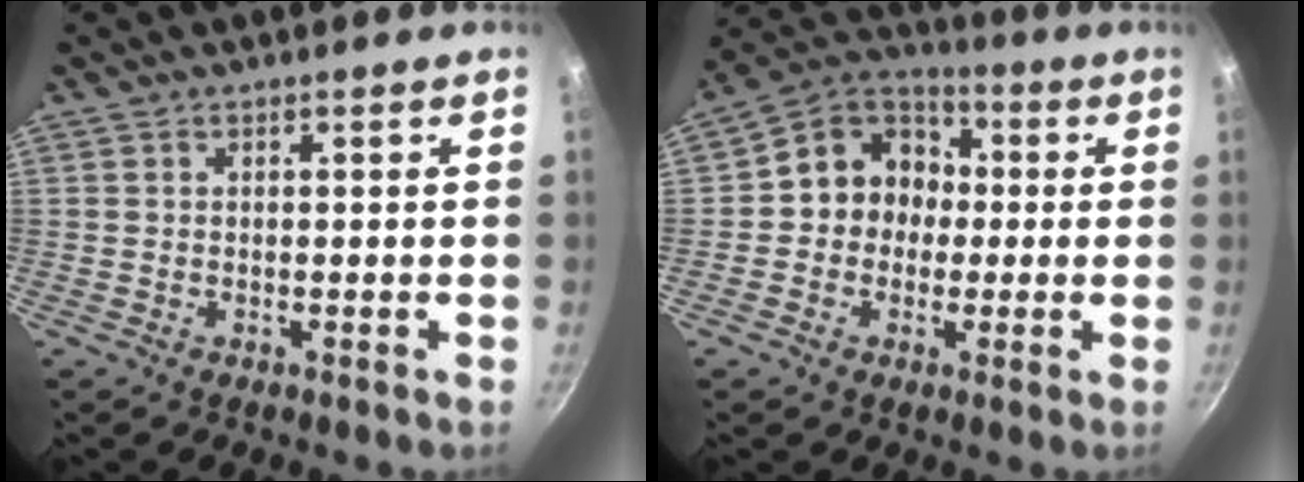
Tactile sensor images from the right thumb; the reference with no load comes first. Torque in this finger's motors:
{"motor_torque": [-0.58, 0.73, 0.35, -0.18, 0.05]}